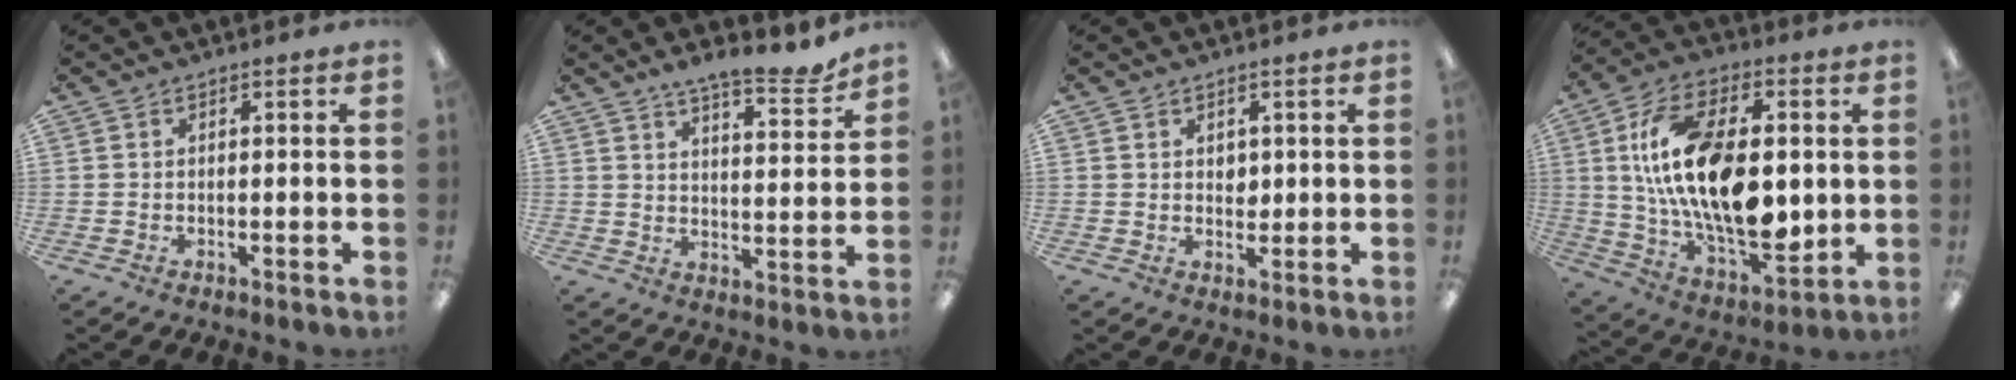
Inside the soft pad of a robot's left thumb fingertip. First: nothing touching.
{"total": 8.3, "force": [7.4, 1.6, 3.4], "torque": [-0.047, -0.048, 0.129]}
{"total": 2.3, "force": [1.1, 1.7, 1.2], "torque": [-0.011, -0.002, 0.016]}
{"total": 23.2, "force": [2.9, 12.6, 19.2], "torque": [-0.359, -0.004, 0.050]}